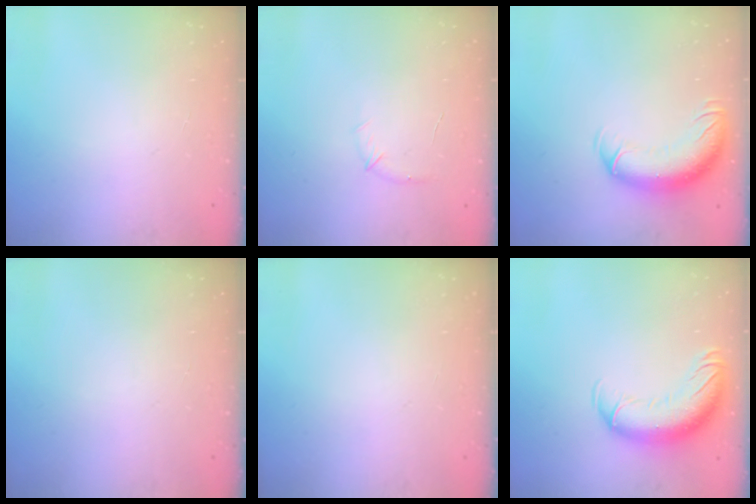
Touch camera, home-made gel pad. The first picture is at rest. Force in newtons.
{"total": 5.5, "press": 5.3, "slide": 1.5}
{"total": 13.5, "press": 13.2, "slide": 2.9}
{"total": 0.0}
{"total": 0.0}
{"total": 14.0, "press": 13.6, "slide": 3.3}